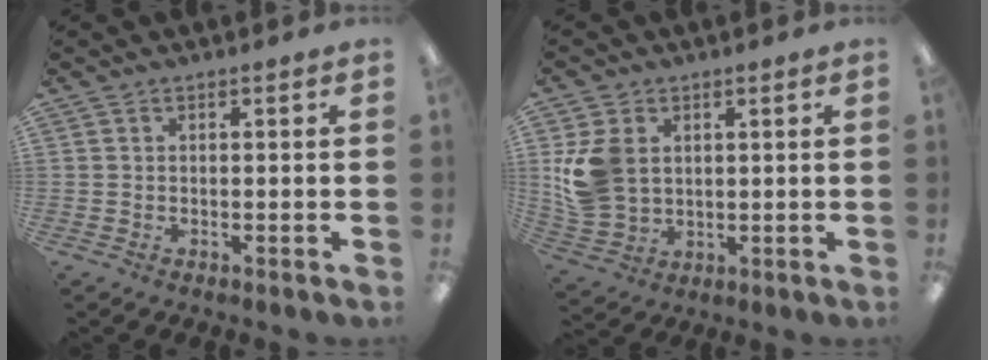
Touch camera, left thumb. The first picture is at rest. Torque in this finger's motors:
{"motor_torque": [0.44, 1.51, 0.68, -0.77, 0.09]}